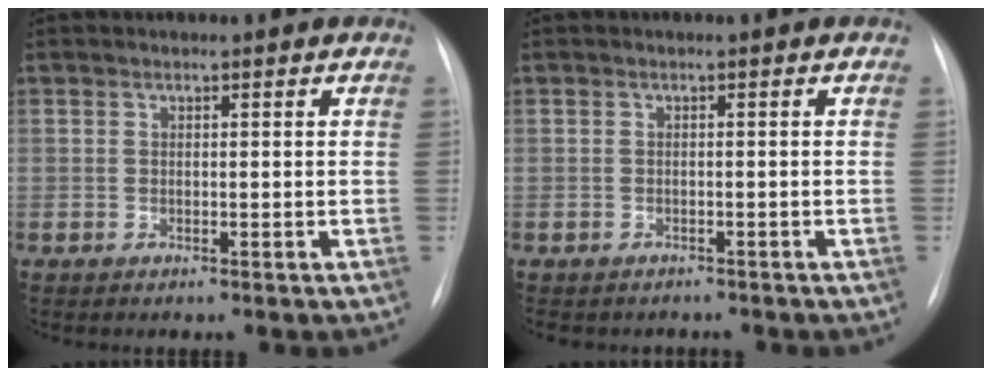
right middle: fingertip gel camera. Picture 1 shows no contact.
{"total": 4.1, "force": [-3.6, 1.7, 0.8], "torque": [-0.011, -0.001, -0.042]}